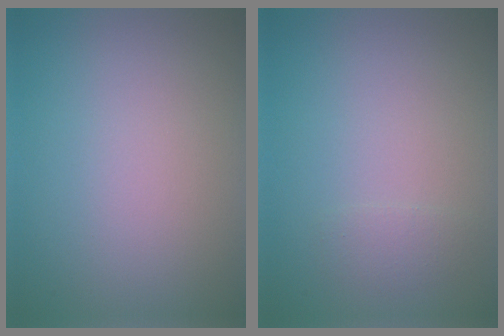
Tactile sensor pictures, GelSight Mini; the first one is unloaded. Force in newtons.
{"total": 0.9, "press": 0.9, "slide": 0.0}